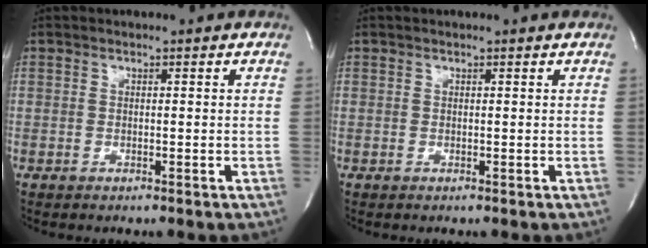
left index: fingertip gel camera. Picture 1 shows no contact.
{"total": 1.1, "force": [1.0, 0.0, 0.4], "torque": [-0.009, 0.009, 0.013]}